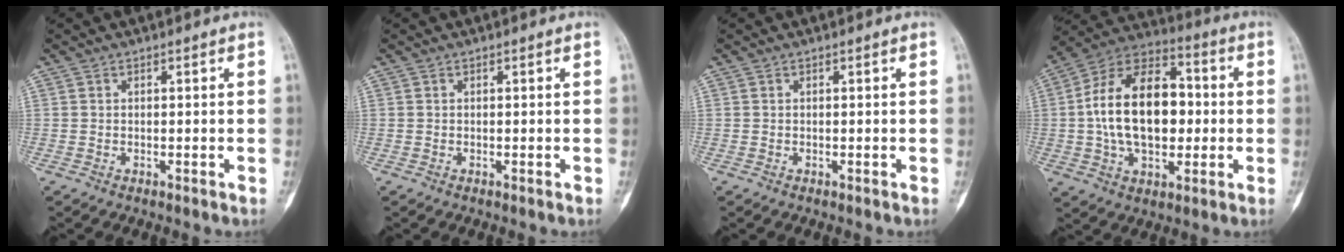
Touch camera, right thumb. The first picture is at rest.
{"total": 0.0}
{"total": 0.0}
{"total": 20.2, "force": [0.3, 12.3, 16.1], "torque": [-0.254, 0.028, 0.002]}